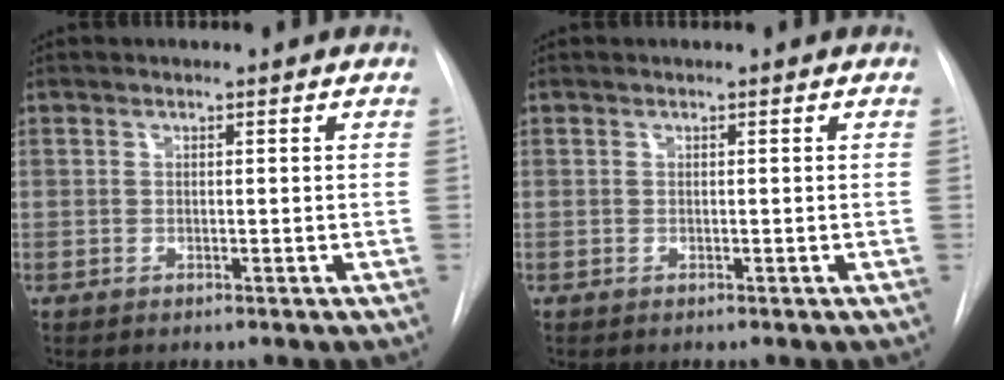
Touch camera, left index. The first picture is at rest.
{"total": 0.0}